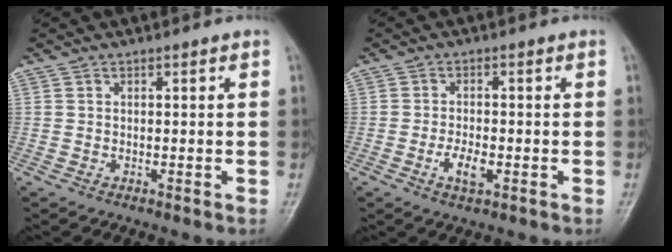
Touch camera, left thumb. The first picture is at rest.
{"total": 3.8, "force": [-1.4, 1.8, 3.1], "torque": [-0.057, 0.002, -0.024]}